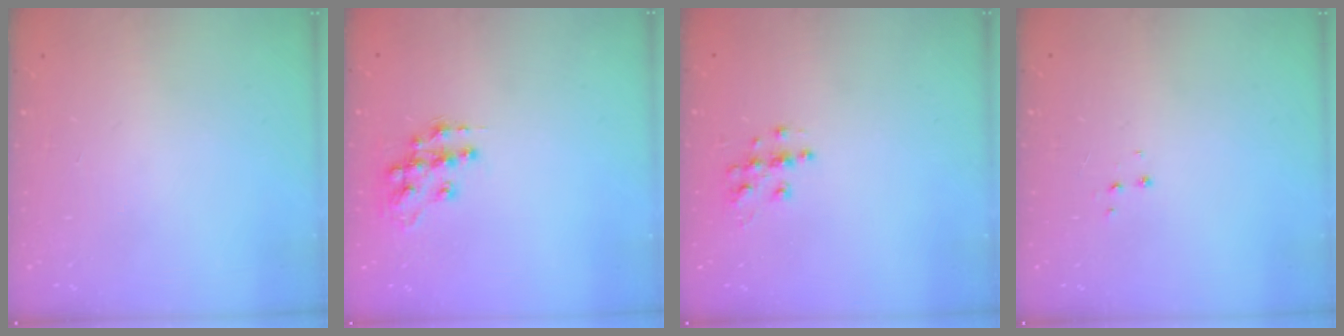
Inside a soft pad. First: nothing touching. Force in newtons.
{"total": 11.5, "press": 11.5, "slide": 0.7}
{"total": 6.3, "press": 6.3, "slide": 0.3}
{"total": 3.4, "press": 3.3, "slide": 0.6}